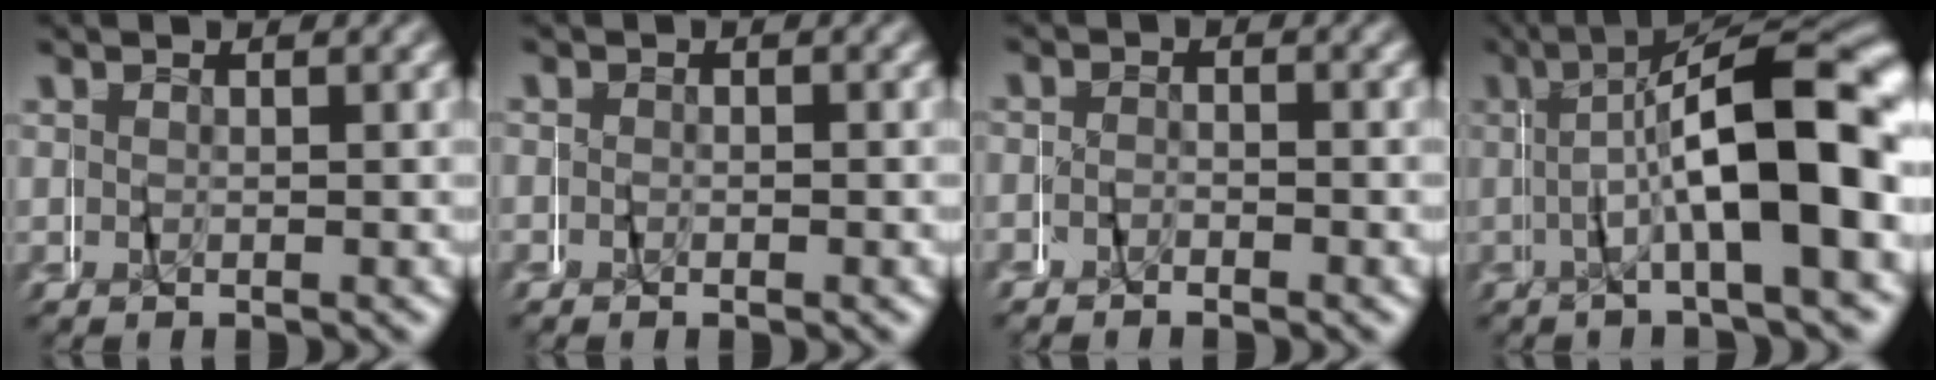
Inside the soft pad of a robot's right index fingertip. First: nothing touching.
{"total": 0.7, "force": [-0.6, 0.2, -0.2], "torque": [0.008, 0.000, -0.014]}
{"total": 1.2, "force": [-1.0, 0.3, -0.5], "torque": [0.004, 0.004, -0.026]}
{"total": 12.0, "force": [-0.4, 4.5, 11.1], "torque": [-0.154, 0.002, -0.002]}